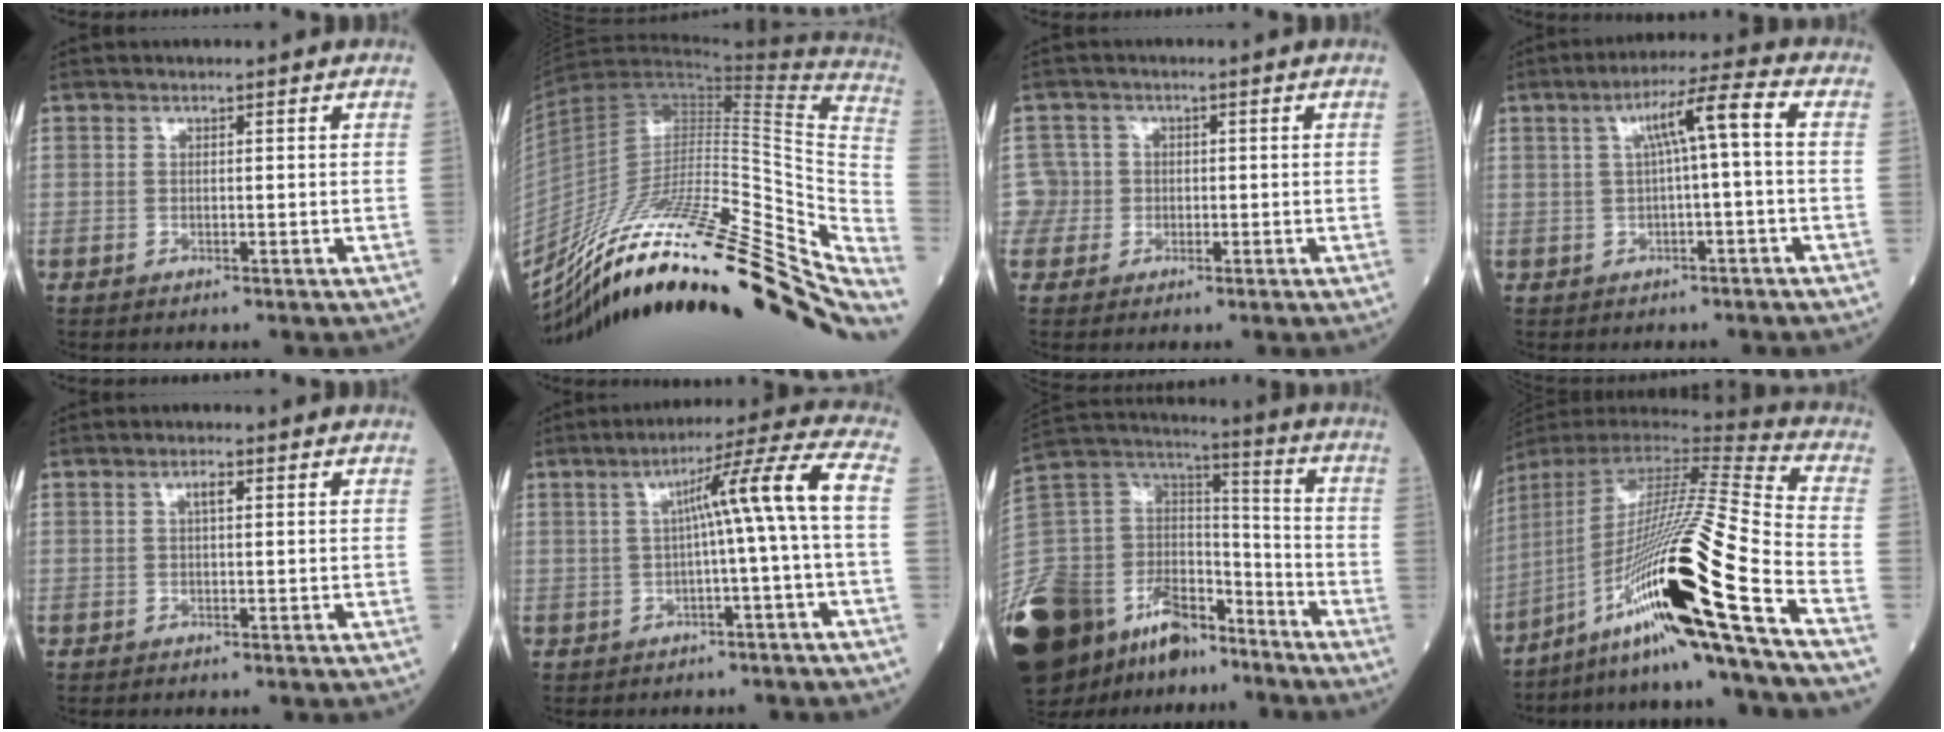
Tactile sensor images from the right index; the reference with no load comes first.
{"total": 35.4, "force": [-25.8, 4.1, 23.8], "torque": [-0.288, -0.023, -0.405]}
{"total": 3.0, "force": [-0.3, 3.0, -0.6], "torque": [0.024, 0.011, -0.011]}
{"total": 6.7, "force": [0.7, -0.1, 6.7], "torque": [-0.110, 0.022, 0.012]}
{"total": 1.3, "force": [0.6, 0.3, 1.1], "torque": [-0.023, 0.006, 0.007]}
{"total": 9.0, "force": [0.0, -1.7, 8.9], "torque": [-0.133, 0.026, 0.004]}
{"total": 32.5, "force": [-21.6, 15.8, 18.3], "torque": [-0.459, -0.032, -0.376]}
{"total": 26.7, "force": [-13.2, -1.1, 23.2], "torque": [-0.406, -0.033, -0.231]}